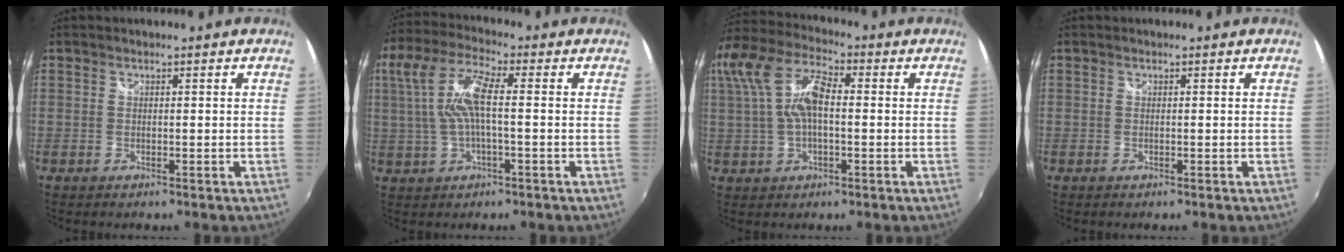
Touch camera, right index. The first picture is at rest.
{"total": 10.2, "force": [0.6, 2.8, 9.8], "torque": [-0.196, 0.008, 0.016]}
{"total": 12.8, "force": [1.7, 6.1, 11.1], "torque": [-0.218, 0.017, 0.028]}
{"total": 0.0}